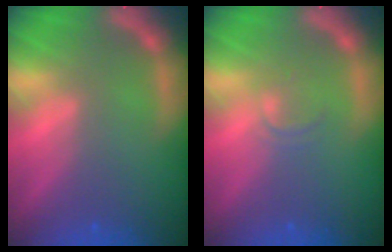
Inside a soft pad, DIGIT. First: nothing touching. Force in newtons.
{"total": 1.4}